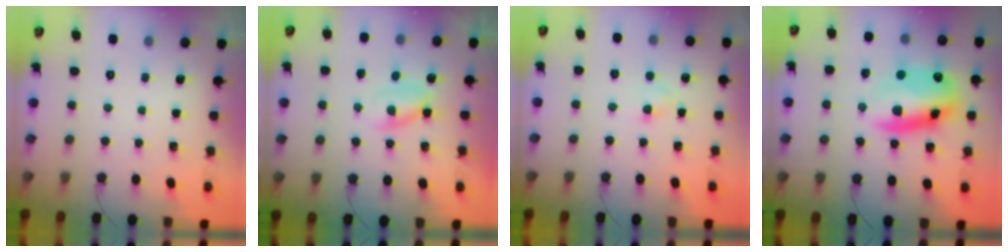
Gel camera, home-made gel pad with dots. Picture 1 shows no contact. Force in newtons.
{"total": 3.0, "press": 2.7, "slide": 1.3}
{"total": 2.6, "press": 2.4, "slide": 1.1}
{"total": 14.1, "press": 13.7, "slide": 3.2}